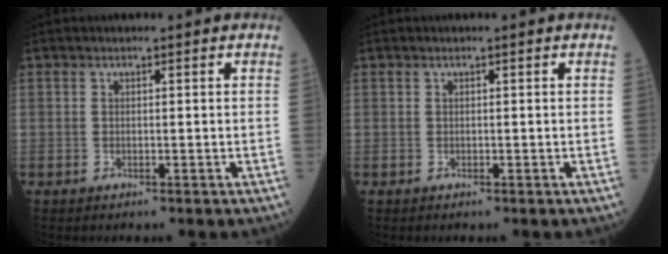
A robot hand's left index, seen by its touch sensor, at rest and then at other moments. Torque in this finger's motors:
{"motor_torque": [-0.02, 0.23, 0.01, -0.01]}